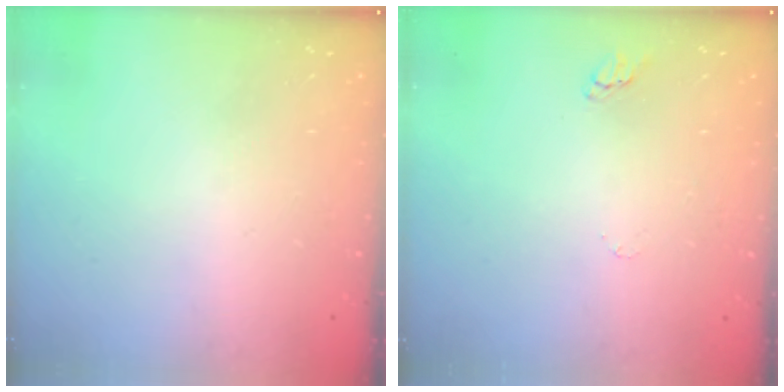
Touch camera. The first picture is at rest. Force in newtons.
{"total": 2.9, "press": 2.9, "slide": 0.2}